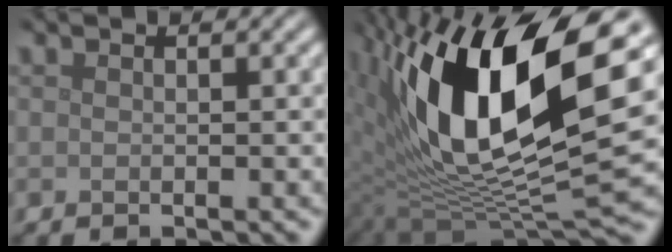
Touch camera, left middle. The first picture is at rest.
{"total": 17.0, "force": [5.0, 6.6, 14.9], "torque": [-0.270, -0.001, 0.080]}